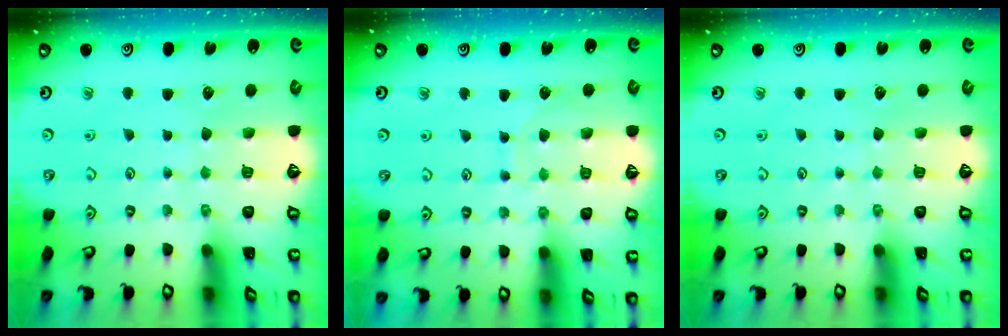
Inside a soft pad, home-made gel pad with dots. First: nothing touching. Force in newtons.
{"total": 6.9, "press": 6.9, "slide": 0.5}
{"total": 0.0}